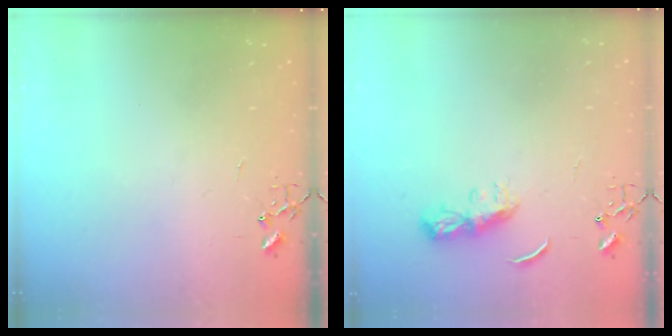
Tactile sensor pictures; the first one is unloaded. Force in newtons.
{"total": 6.5, "press": 6.4, "slide": 0.6}